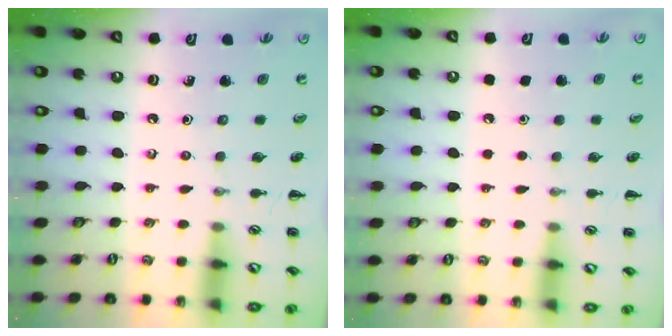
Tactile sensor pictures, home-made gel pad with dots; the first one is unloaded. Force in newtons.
{"total": 1.7, "press": 1.7, "slide": 0.1}